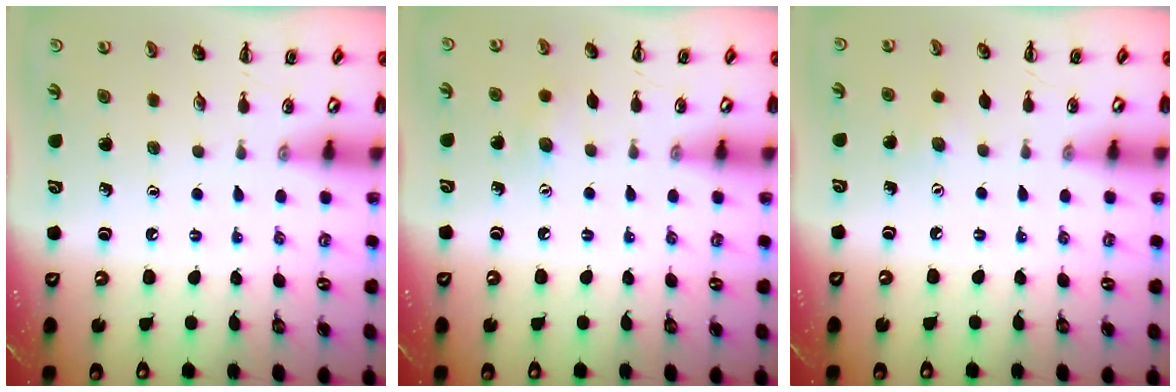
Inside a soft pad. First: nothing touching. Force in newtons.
{"total": 5.4, "press": 5.3, "slide": 0.9}
{"total": 3.4, "press": 3.3, "slide": 0.8}